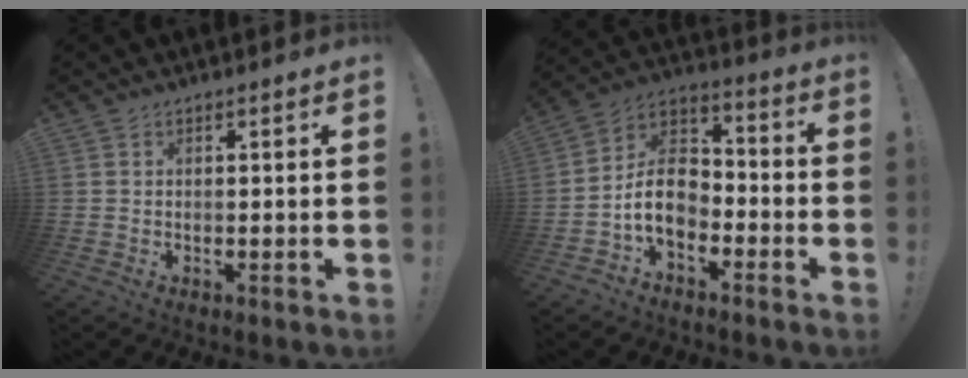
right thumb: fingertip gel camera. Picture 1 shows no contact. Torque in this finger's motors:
{"motor_torque": [1.93, 1.01, 1.10, -1.20, 0.14]}